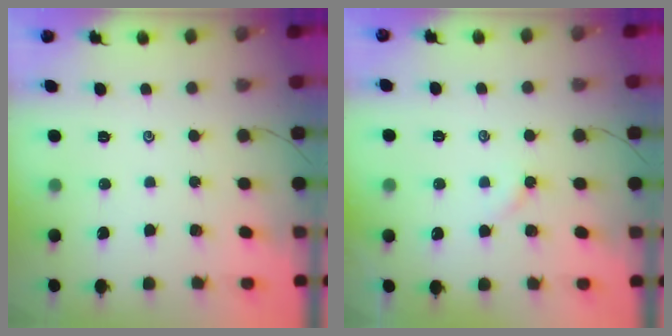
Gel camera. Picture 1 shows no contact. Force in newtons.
{"total": 3.0, "press": 3.0, "slide": 0.4}